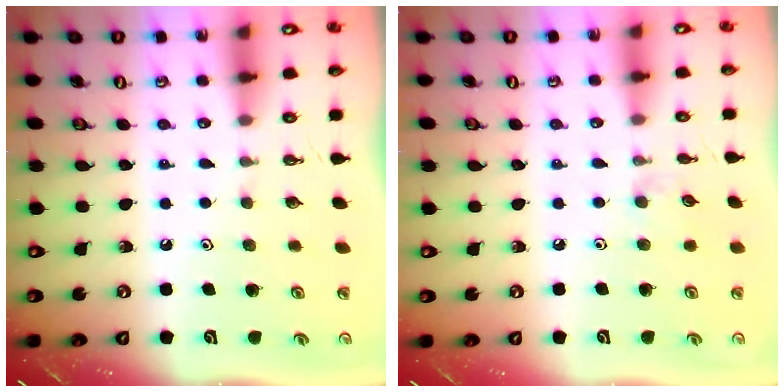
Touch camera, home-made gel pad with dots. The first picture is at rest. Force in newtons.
{"total": 2.9, "press": 2.9, "slide": 0.3}